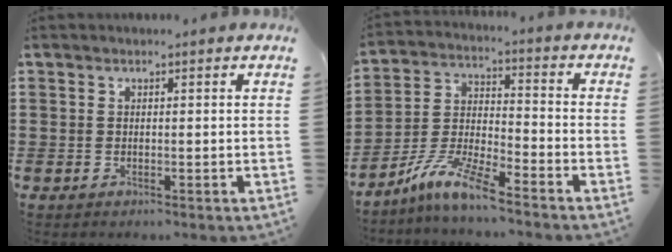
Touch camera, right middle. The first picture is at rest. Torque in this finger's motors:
{"motor_torque": [2.14, 0.00, 0.48, 0.11]}